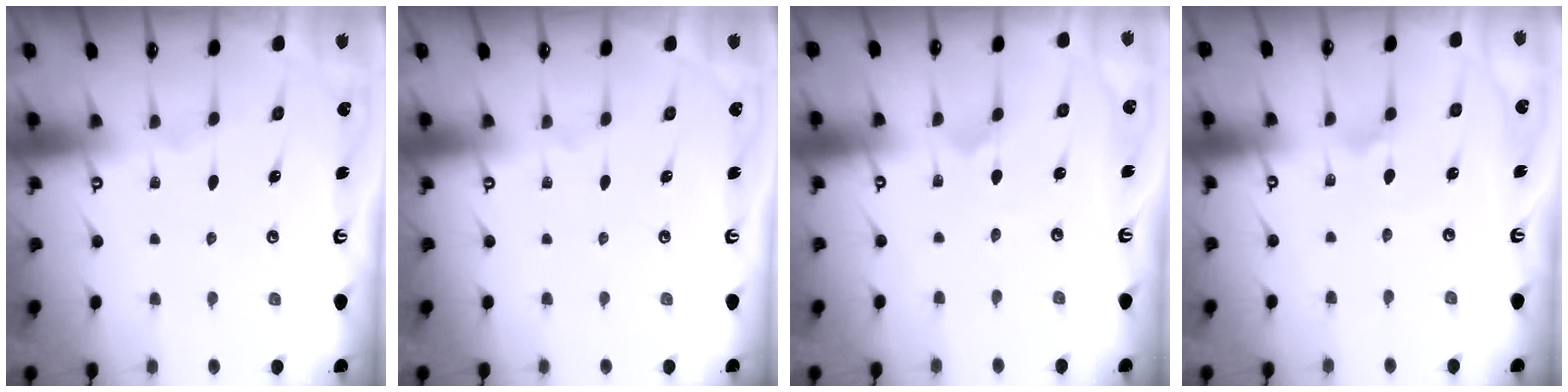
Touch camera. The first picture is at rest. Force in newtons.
{"total": 0.0}
{"total": 0.0}
{"total": 1.9, "press": 1.9, "slide": 0.2}